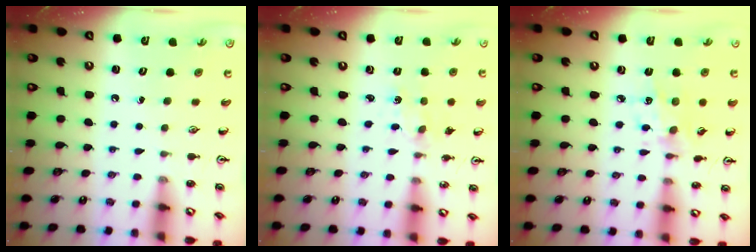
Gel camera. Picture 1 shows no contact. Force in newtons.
{"total": 1.9, "press": 1.9, "slide": 0.3}
{"total": 5.6, "press": 5.4, "slide": 1.5}